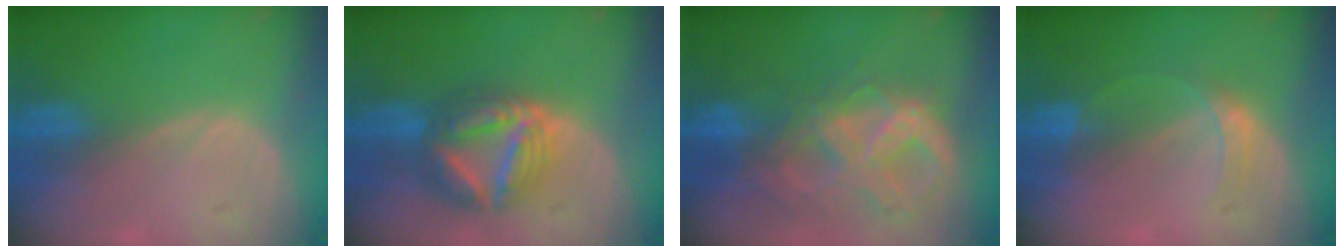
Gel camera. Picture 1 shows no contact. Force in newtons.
{"total": 9.1, "press": 9.1, "slide": 0.9}
{"total": 10.7, "press": 9.0, "slide": 5.7}
{"total": 2.9, "press": 2.9, "slide": 0.1}